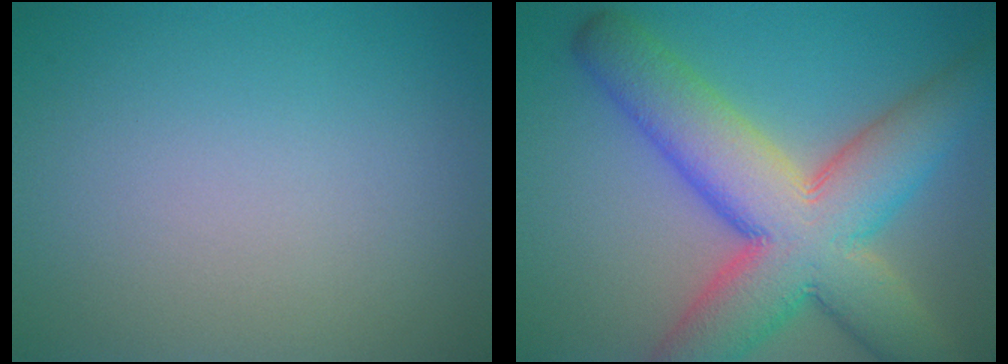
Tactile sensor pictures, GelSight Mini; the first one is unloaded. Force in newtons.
{"total": 12.1, "press": 12.1, "slide": 0.7}